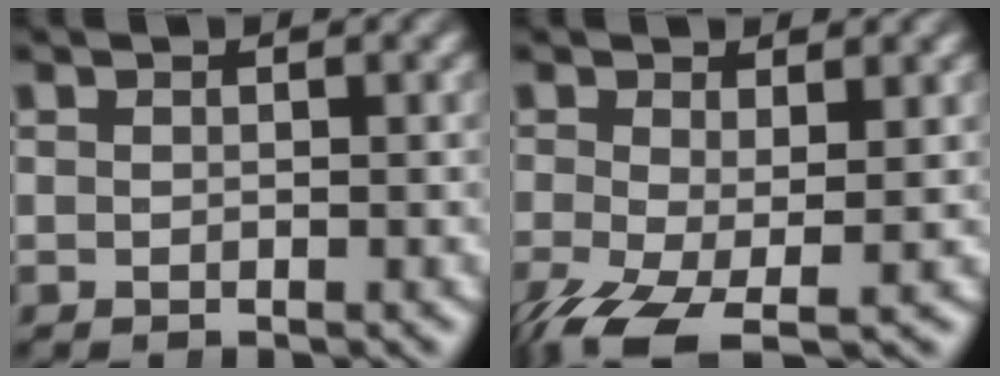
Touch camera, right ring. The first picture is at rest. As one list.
[{"total": 5.0, "force": [-2.9, 2.1, 3.4], "torque": [-0.089, -0.048, -0.023]}]